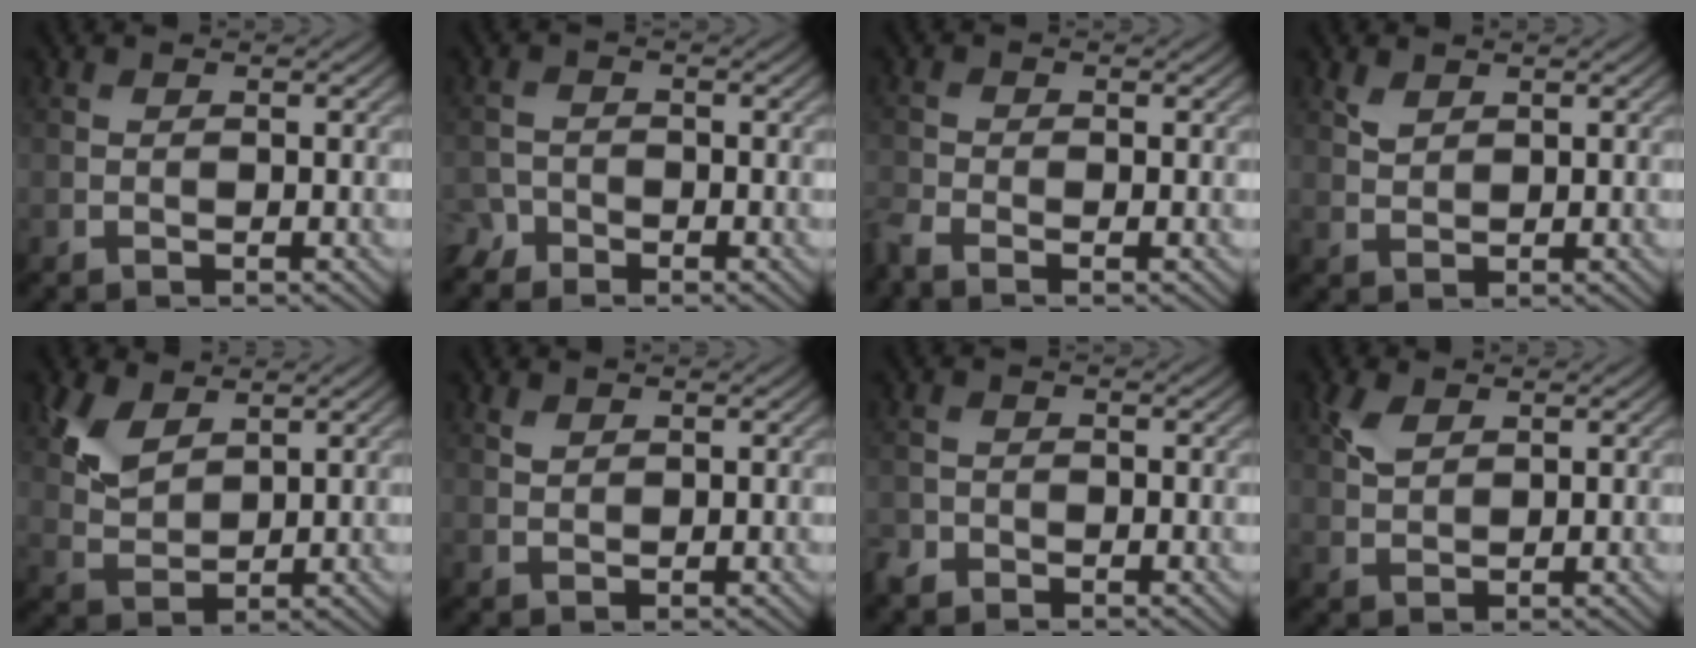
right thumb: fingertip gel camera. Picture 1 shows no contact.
{"total": 2.5, "force": [-2.0, 1.3, 0.5], "torque": [-0.011, -0.003, -0.051]}
{"total": 2.6, "force": [-2.2, 0.5, 1.4], "torque": [-0.041, -0.013, -0.056]}
{"total": 1.6, "force": [1.2, 0.9, 0.7], "torque": [-0.022, -0.002, 0.027]}
{"total": 5.4, "force": [2.9, 3.1, 3.3], "torque": [-0.085, -0.002, 0.064]}
{"total": 1.0, "force": [0.7, 0.5, 0.4], "torque": [-0.014, -0.001, 0.018]}
{"total": 1.7, "force": [-1.4, 0.9, 0.3], "torque": [-0.009, -0.002, -0.036]}
{"total": 2.9, "force": [1.5, 1.6, 1.8], "torque": [-0.049, 0.002, 0.033]}